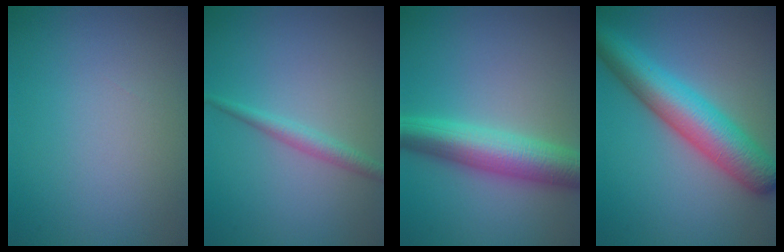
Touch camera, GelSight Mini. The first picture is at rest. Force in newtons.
{"total": 1.9, "press": 1.9, "slide": 0.1}
{"total": 6.7, "press": 6.7, "slide": 0.1}
{"total": 7.9, "press": 7.9, "slide": 0.1}